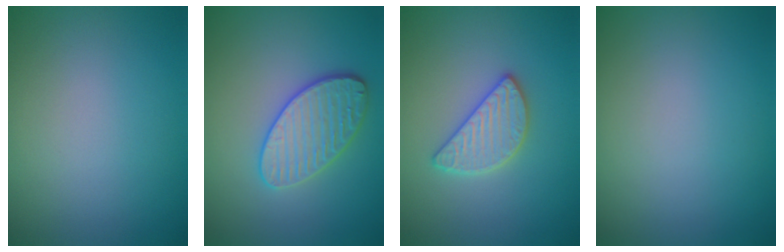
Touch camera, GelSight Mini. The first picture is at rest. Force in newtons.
{"total": 3.6, "press": 3.5, "slide": 1.1}
{"total": 2.6, "press": 2.6, "slide": 0.2}
{"total": 0.0}